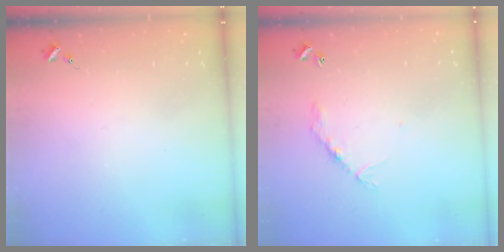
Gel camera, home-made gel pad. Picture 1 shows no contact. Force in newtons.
{"total": 6.4, "press": 6.4, "slide": 0.4}